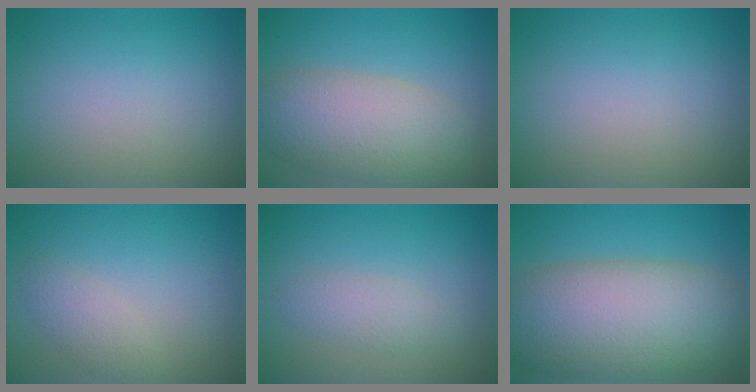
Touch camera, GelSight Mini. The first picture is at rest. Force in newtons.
{"total": 7.3, "press": 7.3, "slide": 0.5}
{"total": 0.0}
{"total": 2.0, "press": 2.0, "slide": 0.1}
{"total": 2.0, "press": 2.0, "slide": 0.1}
{"total": 11.9, "press": 11.9, "slide": 0.8}